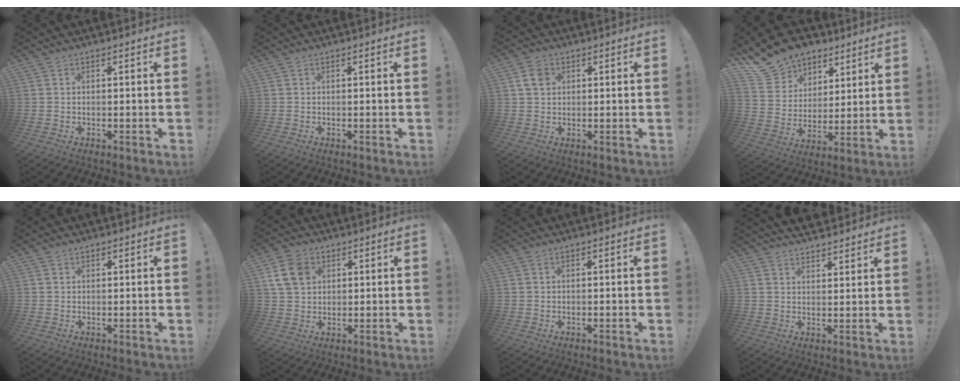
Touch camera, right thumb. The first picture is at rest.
{"total": 0.0}
{"total": 4.8, "force": [1.6, 3.6, 2.7], "torque": [-0.043, 0.005, 0.032]}
{"total": 14.9, "force": [11.3, 9.2, 3.1], "torque": [-0.059, -0.086, 0.218]}
{"total": 0.9, "force": [0.7, 0.5, 0.1], "torque": [0.006, -0.005, 0.013]}
{"total": 9.9, "force": [3.7, 7.4, 5.4], "torque": [-0.098, -0.001, 0.078]}
{"total": 0.0}
{"total": 4.6, "force": [4.2, 1.7, 0.8], "torque": [-0.011, -0.027, 0.078]}